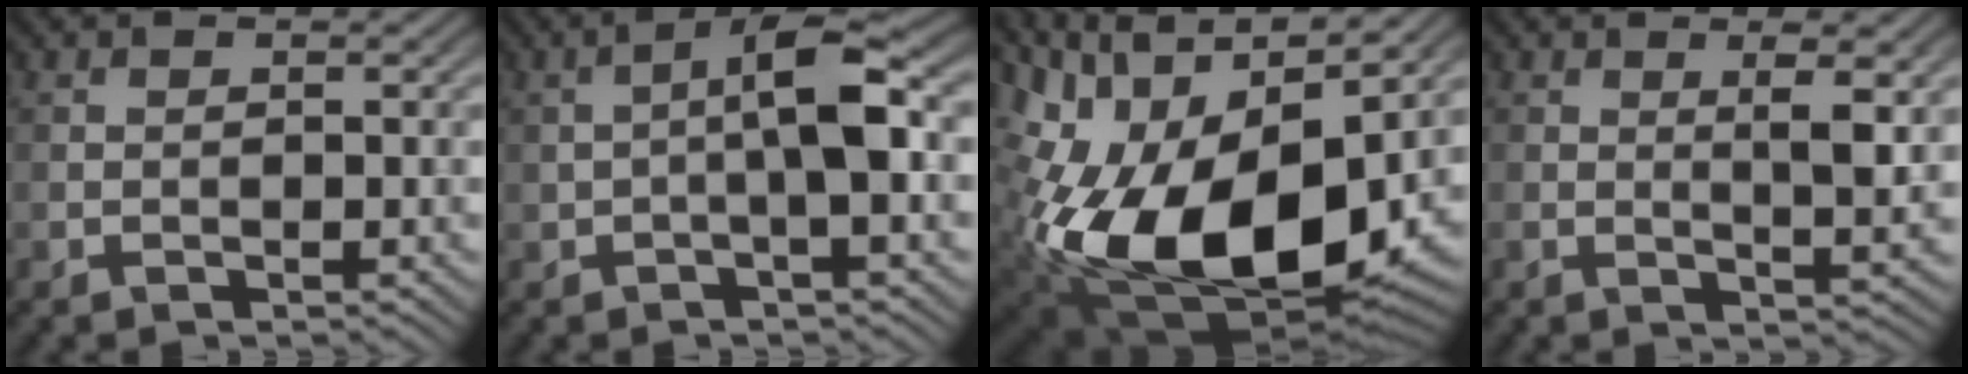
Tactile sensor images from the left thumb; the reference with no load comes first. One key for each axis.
{"total": 5.5, "fx": -0.2, "fy": 1.4, "fz": 5.3, "tx": -0.090, "ty": 0.017, "tz": -0.010}
{"total": 19.7, "fx": -0.3, "fy": 11.2, "fz": 16.2, "tx": -0.330, "ty": -0.042, "tz": 0.017}
{"total": 3.6, "fx": 1.3, "fy": 0.4, "fz": 3.4, "tx": -0.064, "ty": -0.005, "tz": 0.027}